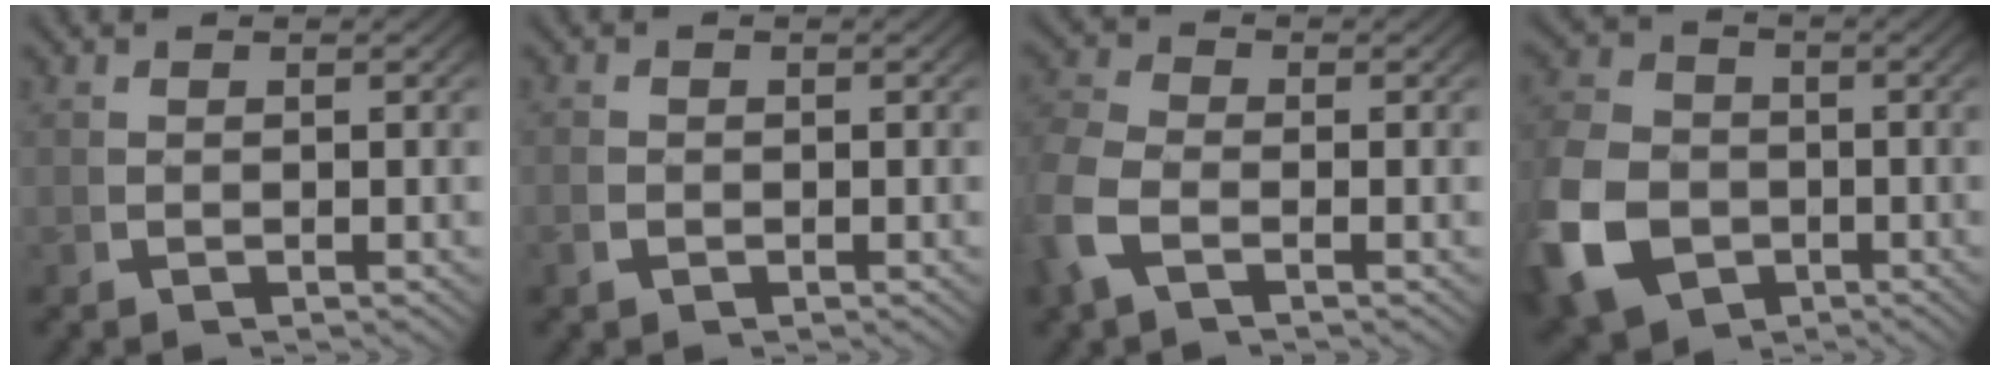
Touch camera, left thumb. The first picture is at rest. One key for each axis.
{"total": 0.9, "fx": -0.4, "fy": 0.7, "fz": 0.4, "tx": -0.015, "ty": -0.006, "tz": -0.006}
{"total": 4.1, "fx": -0.8, "fy": 3.0, "fz": 2.8, "tx": -0.082, "ty": -0.005, "tz": -0.019}
{"total": 11.3, "fx": -3.0, "fy": 8.8, "fz": 6.3, "tx": -0.157, "ty": -0.051, "tz": -0.031}